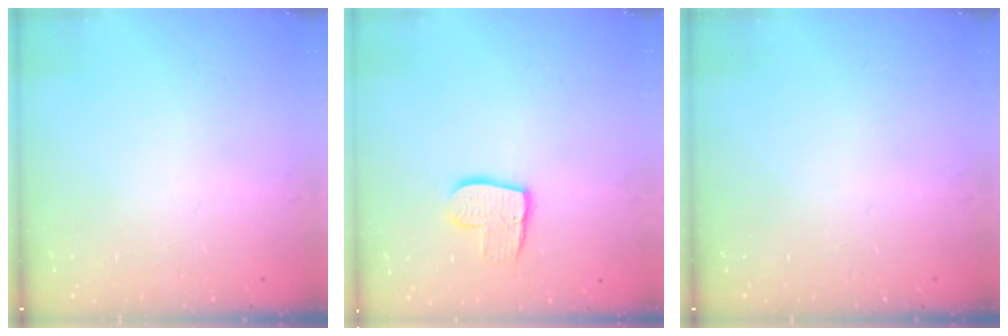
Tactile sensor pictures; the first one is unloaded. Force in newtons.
{"total": 10.0, "press": 10.0, "slide": 0.8}
{"total": 0.0}